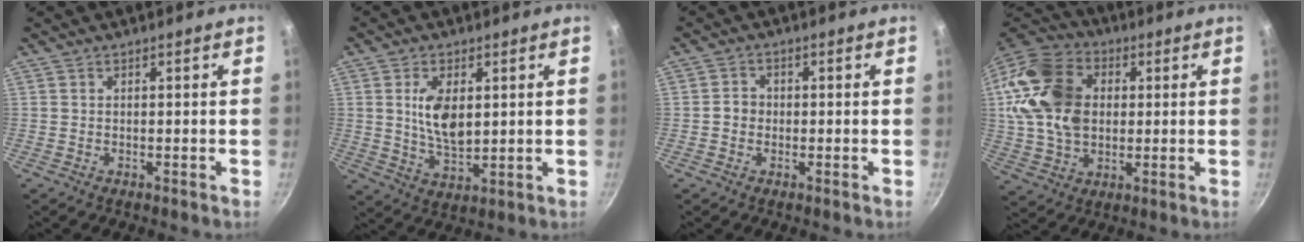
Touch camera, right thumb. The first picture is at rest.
{"total": 8.8, "force": [1.8, 4.7, 7.2], "torque": [-0.121, -0.015, 0.043]}
{"total": 2.6, "force": [-0.4, 2.3, 1.1], "torque": [-0.007, 0.009, -0.013]}
{"total": 20.7, "force": [2.7, 14.8, 14.2], "torque": [-0.290, 0.013, 0.049]}